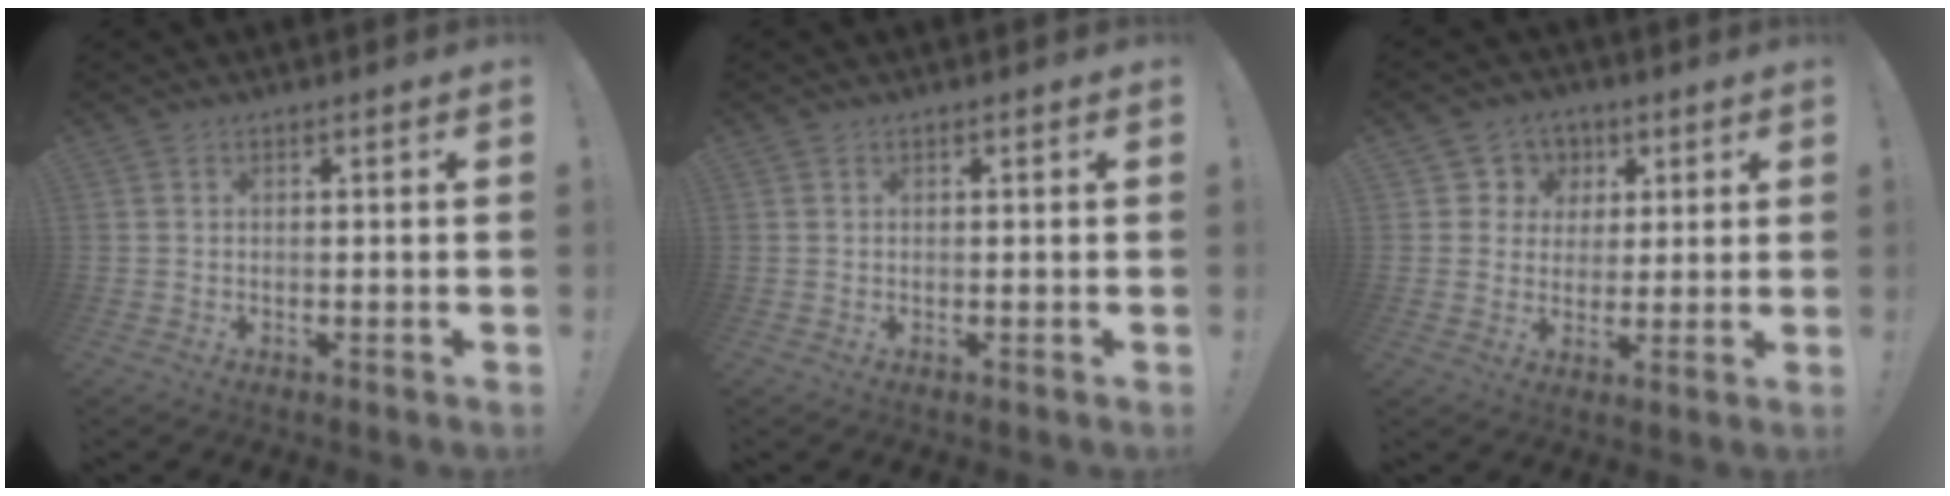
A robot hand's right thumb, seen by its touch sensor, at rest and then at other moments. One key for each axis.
{"total": 0.0}
{"total": 7.1, "fx": 1.7, "fy": 6.8, "fz": 1.1, "tx": -0.013, "ty": -0.009, "tz": 0.036}